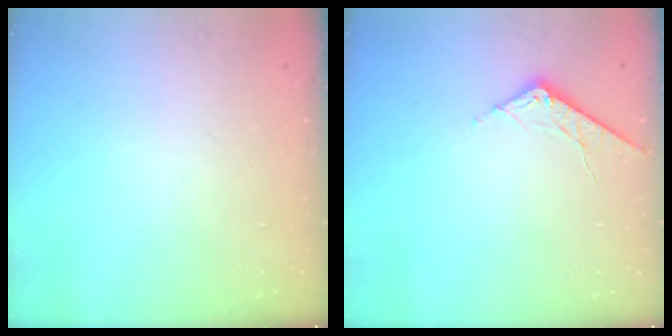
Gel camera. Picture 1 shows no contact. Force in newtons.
{"total": 7.1, "press": 7.1, "slide": 0.6}